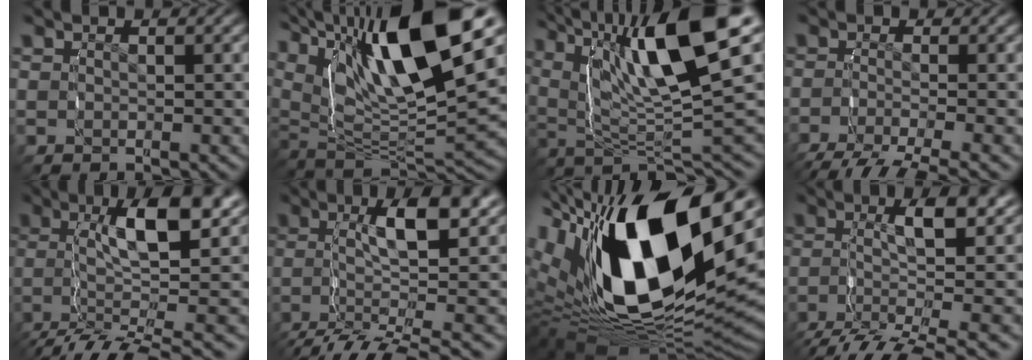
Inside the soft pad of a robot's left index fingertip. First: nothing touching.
{"total": 15.1, "force": [4.8, 7.4, 12.2], "torque": [-0.205, 0.007, 0.081]}
{"total": 10.4, "force": [2.8, 3.4, 9.4], "torque": [-0.148, 0.004, 0.049]}
{"total": 7.1, "force": [-5.6, 2.7, 3.5], "torque": [-0.057, -0.025, -0.074]}
{"total": 7.9, "force": [-1.5, 2.6, 7.3], "torque": [-0.125, -0.010, -0.009]}
{"total": 7.3, "force": [-2.2, 2.4, 6.6], "torque": [-0.116, -0.014, -0.017]}
{"total": 22.0, "force": [2.4, 11.5, 18.7], "torque": [-0.315, 0.003, 0.043]}
{"total": 7.2, "force": [-3.3, 2.5, 5.9], "torque": [-0.110, -0.024, -0.030]}